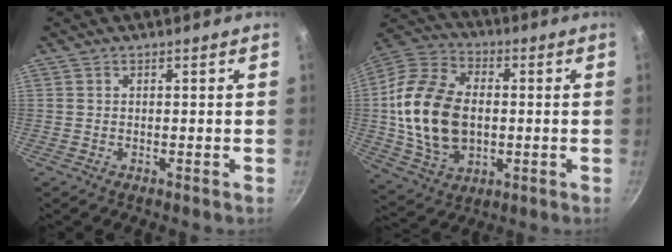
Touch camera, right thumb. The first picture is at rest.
{"total": 19.7, "force": [-0.3, 13.4, 14.5], "torque": [-0.261, 0.015, -0.004]}